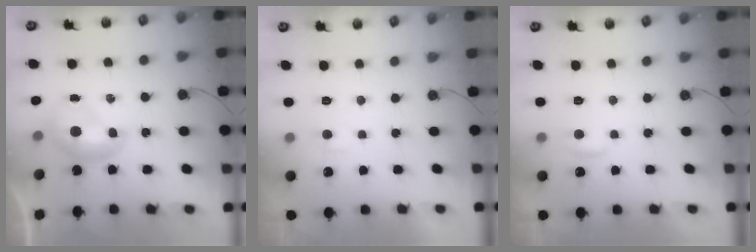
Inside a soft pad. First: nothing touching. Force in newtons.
{"total": 3.1, "press": 3.1, "slide": 0.2}
{"total": 2.0, "press": 2.0, "slide": 0.3}